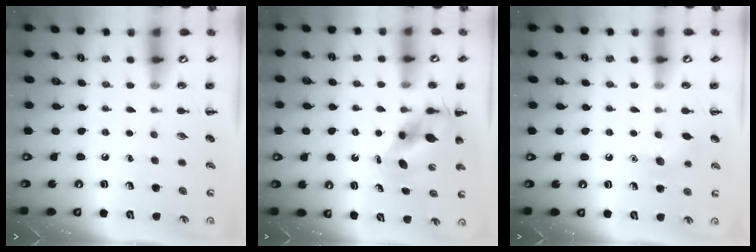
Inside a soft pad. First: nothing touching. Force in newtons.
{"total": 6.9, "press": 6.9, "slide": 0.6}
{"total": 7.5, "press": 7.2, "slide": 2.2}